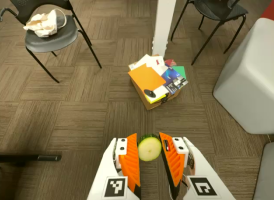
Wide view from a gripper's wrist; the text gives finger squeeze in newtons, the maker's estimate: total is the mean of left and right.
{"total": 10.8, "left": 11.6, "right": 10.0}